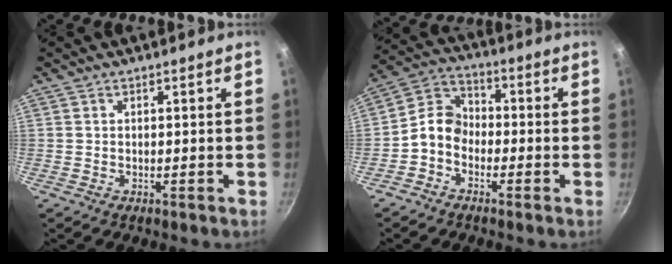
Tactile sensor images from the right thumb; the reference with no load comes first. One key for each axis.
{"total": 7.1, "fx": -2.4, "fy": 5.3, "fz": 4.0, "tx": -0.061, "ty": 0.038, "tz": -0.069}